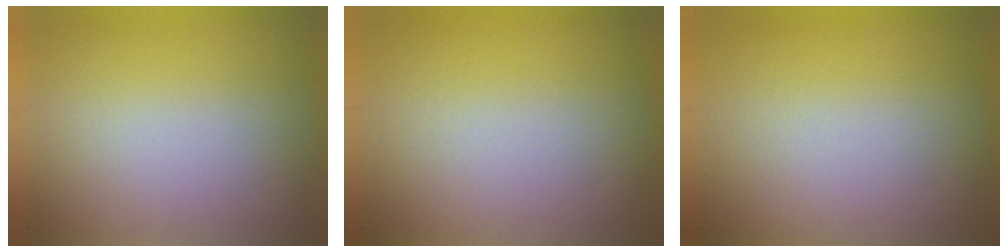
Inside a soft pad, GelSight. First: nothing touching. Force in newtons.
{"total": 4.4}
{"total": 2.8}